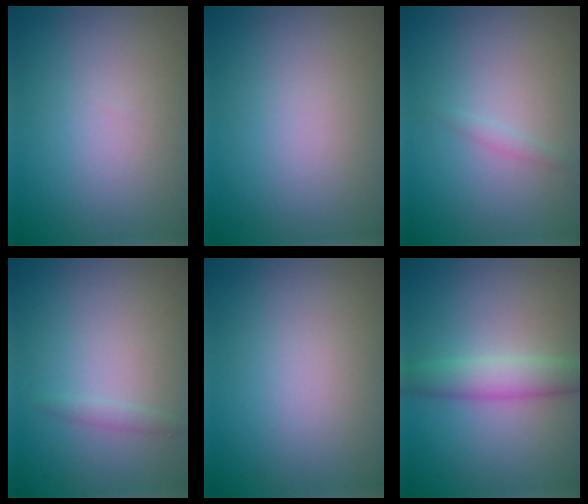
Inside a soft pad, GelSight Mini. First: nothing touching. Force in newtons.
{"total": 0.0}
{"total": 0.7, "press": 0.7, "slide": 0.0}
{"total": 0.8, "press": 0.8, "slide": 0.1}
{"total": 0.0}
{"total": 3.2, "press": 3.2, "slide": 0.1}